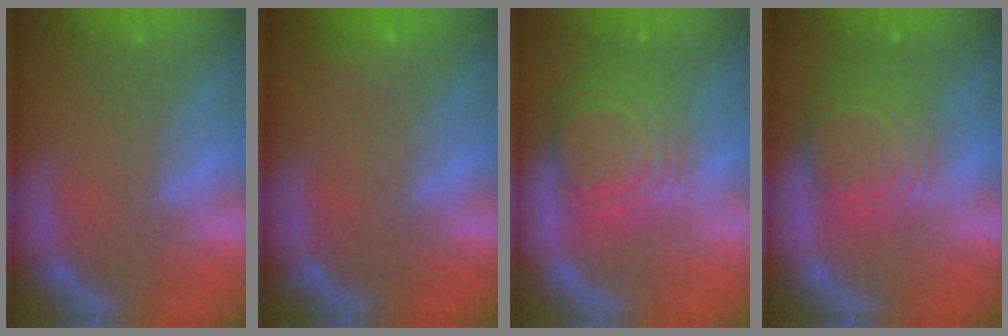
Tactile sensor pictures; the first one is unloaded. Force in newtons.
{"total": 3.0}
{"total": 10.0}
{"total": 8.1}